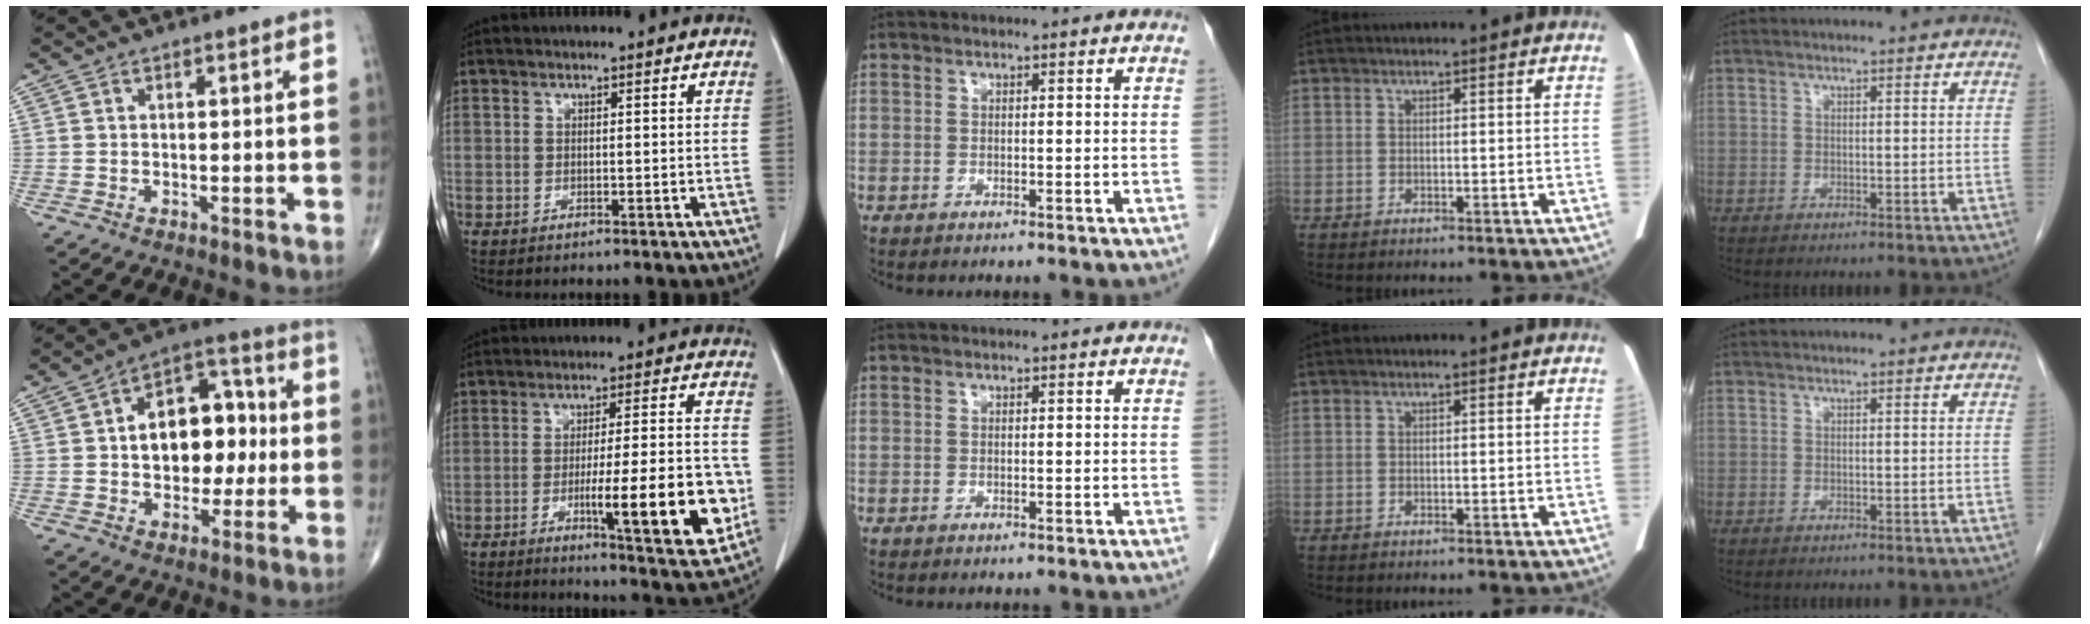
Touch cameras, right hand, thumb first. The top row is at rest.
{"thumb": {"total": 15.3, "force": [0.6, 10.1, 11.4], "torque": [-0.122, 0.035, 0.007]}, "index": {"total": 15.6, "force": [-3.7, 2.1, 15.0], "torque": [-0.204, -0.006, -0.045]}}